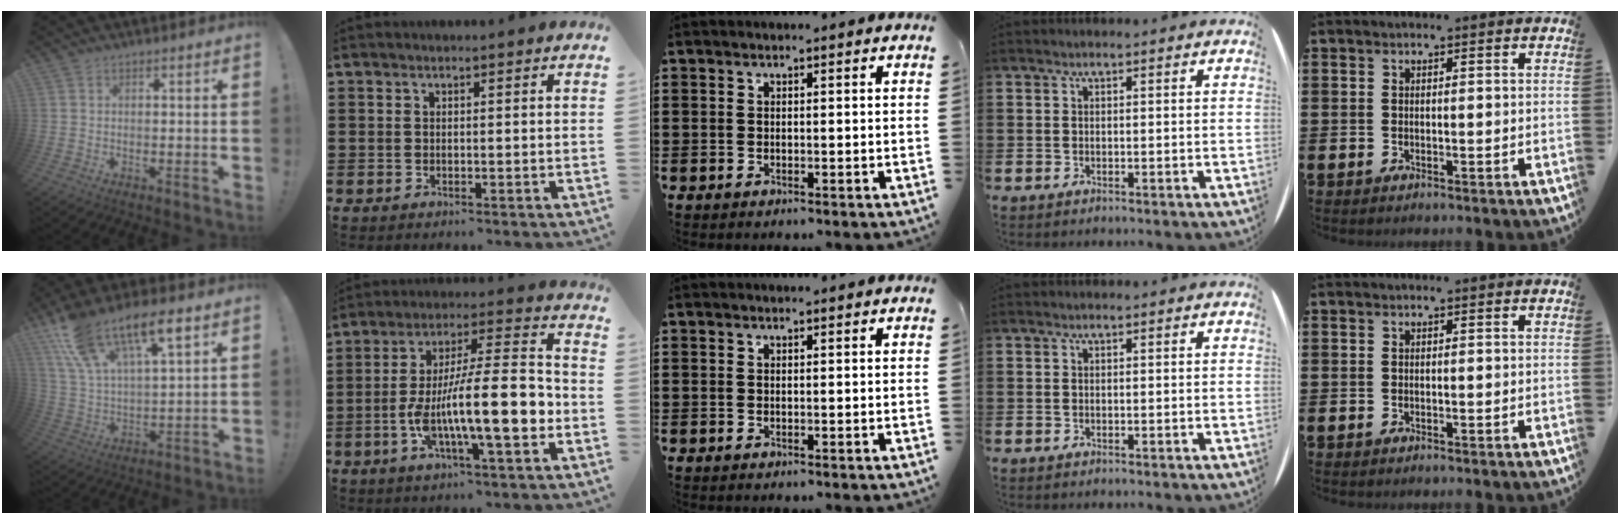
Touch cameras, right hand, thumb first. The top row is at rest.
{"thumb": {"total": 16.5, "force": [11.1, 6.0, 10.6], "torque": [-0.192, -0.062, 0.196]}, "index": {"total": 15.5, "force": [-3.9, 3.7, 14.5], "torque": [-0.268, -0.006, -0.075]}}